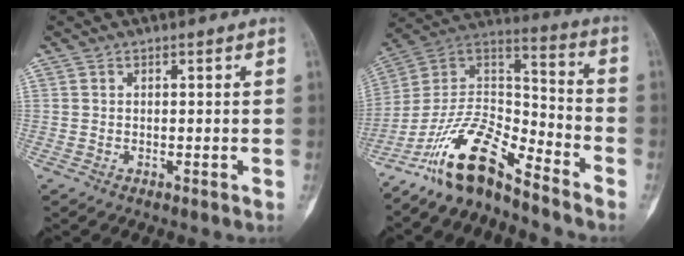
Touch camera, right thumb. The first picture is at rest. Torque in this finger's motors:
{"motor_torque": [0.64, 0.64, 1.52, -1.28, 0.34]}